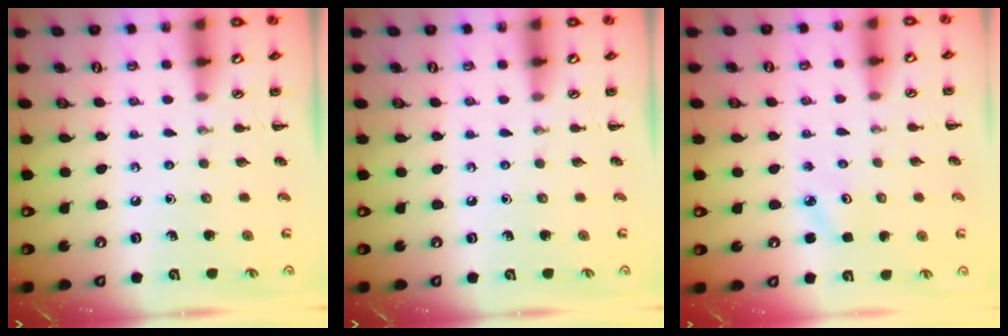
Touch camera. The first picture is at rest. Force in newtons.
{"total": 0.0}
{"total": 2.5, "press": 2.4, "slide": 0.7}